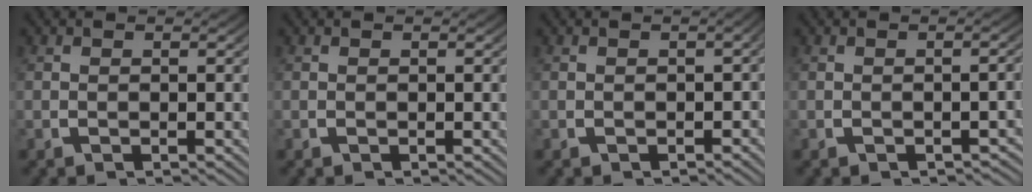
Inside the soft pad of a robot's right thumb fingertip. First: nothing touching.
{"total": 0.0}
{"total": 1.4, "force": [-1.0, 0.7, 0.7], "torque": [-0.005, -0.005, -0.014]}
{"total": 1.8, "force": [-1.5, 0.3, 0.9], "torque": [-0.012, 0.000, -0.018]}